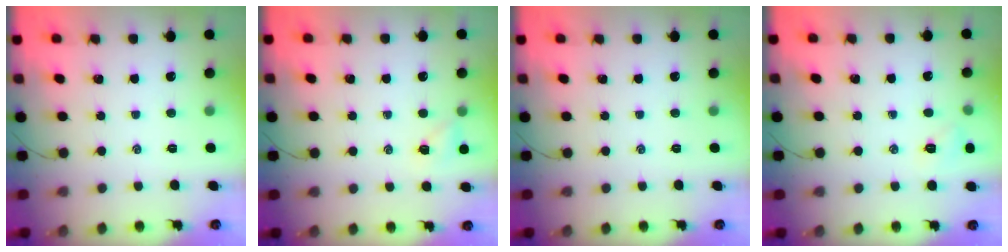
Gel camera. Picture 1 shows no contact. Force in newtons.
{"total": 5.0, "press": 4.8, "slide": 1.2}
{"total": 0.0}
{"total": 6.0, "press": 5.9, "slide": 1.4}